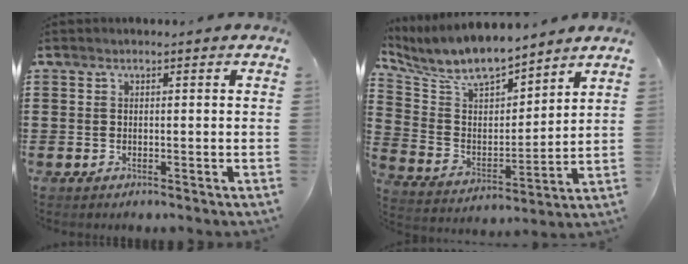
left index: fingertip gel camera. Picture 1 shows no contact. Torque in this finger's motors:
{"motor_torque": [0.12, 0.10, 0.36, 0.14]}